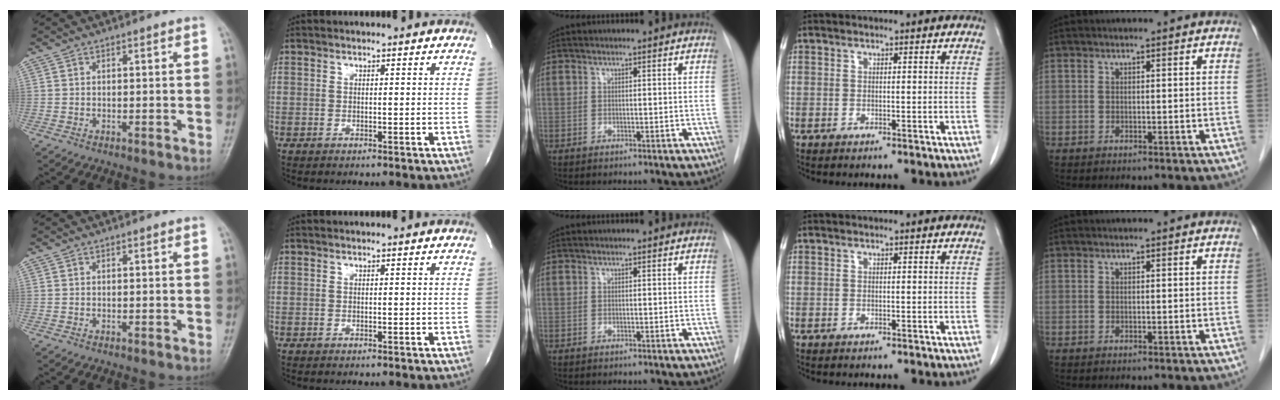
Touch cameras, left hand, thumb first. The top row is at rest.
{}